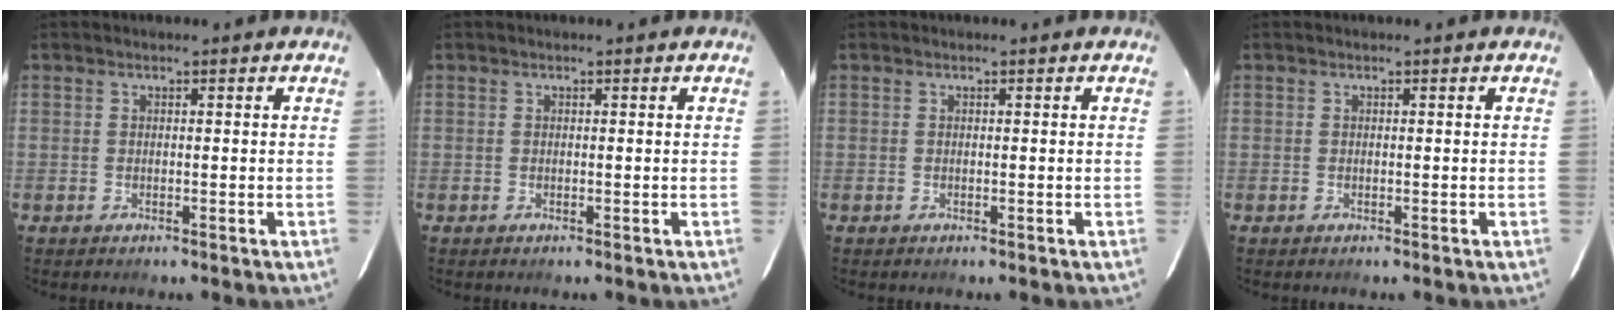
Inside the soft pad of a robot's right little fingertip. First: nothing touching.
{"total": 0.0}
{"total": 0.0}
{"total": 0.0}